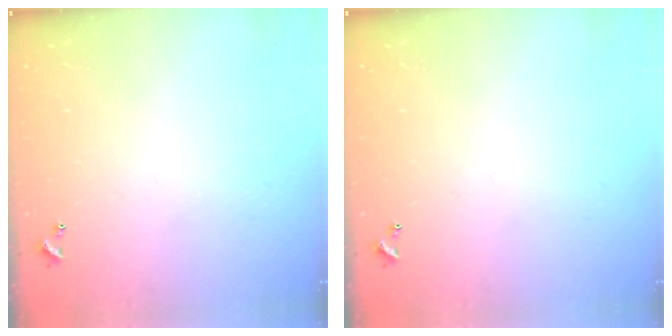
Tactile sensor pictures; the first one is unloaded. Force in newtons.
{"total": 0.0}